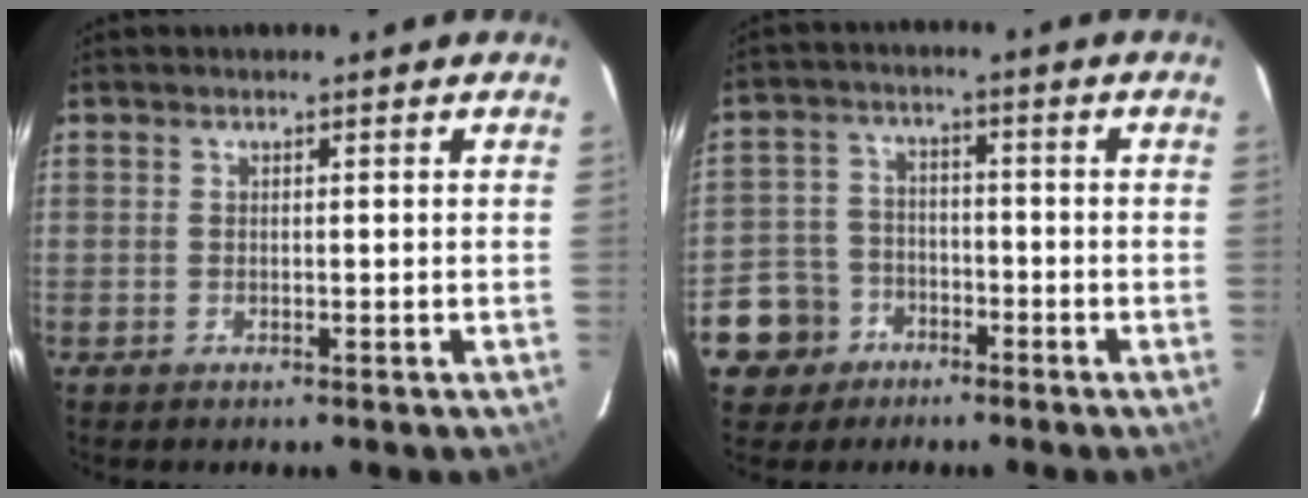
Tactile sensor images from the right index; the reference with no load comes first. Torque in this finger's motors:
{"motor_torque": [-0.15, -0.23, -0.72, -0.21]}